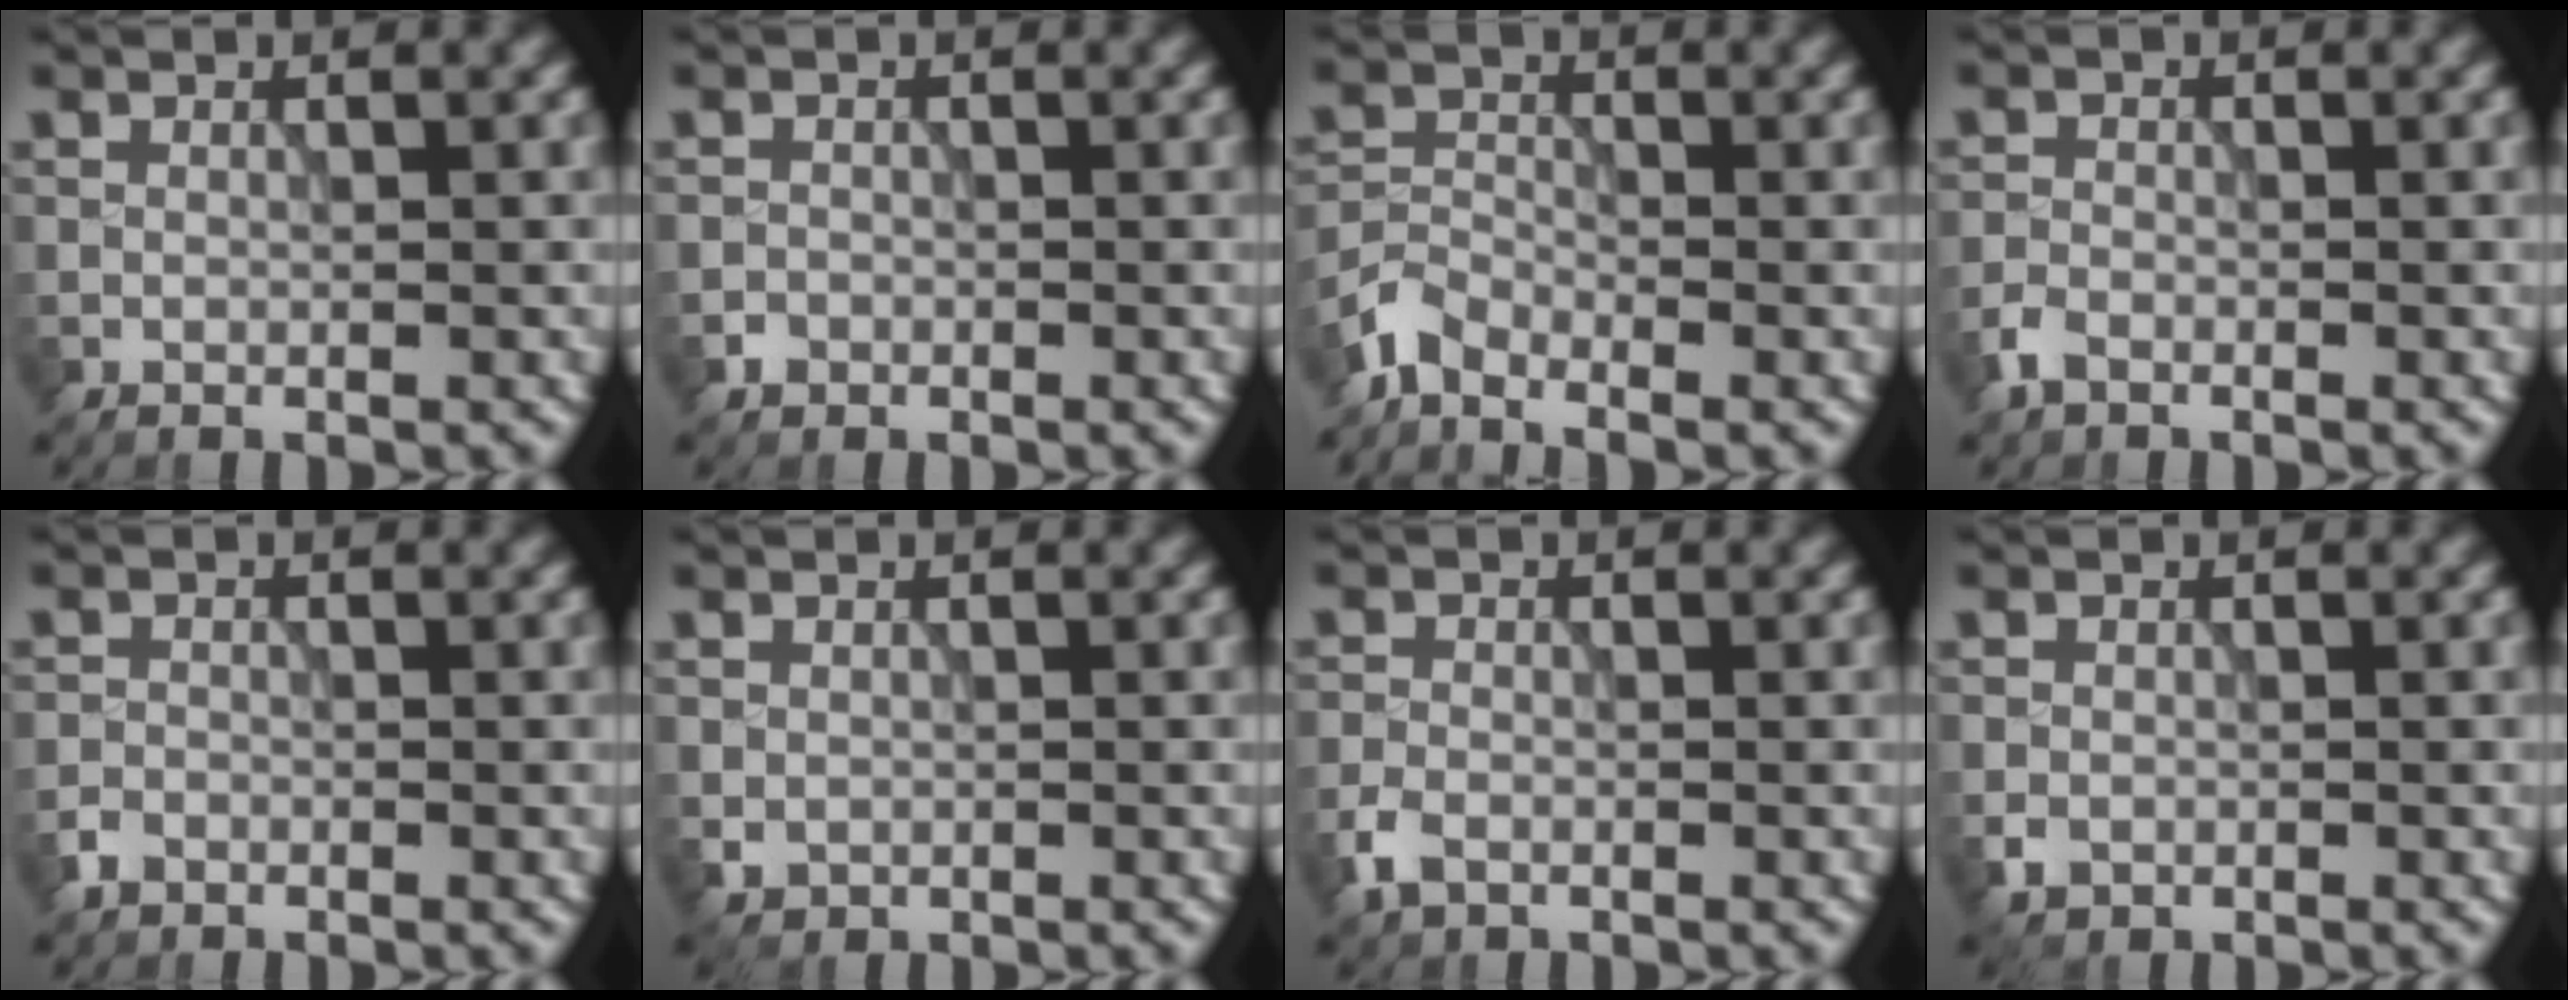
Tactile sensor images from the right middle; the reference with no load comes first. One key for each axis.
{"total": 0.8, "fx": -0.5, "fy": 0.7, "fz": 0.0, "tx": 0.007, "ty": -0.001, "tz": -0.008}
{"total": 2.6, "fx": -2.2, "fy": 1.0, "fz": 0.9, "tx": -0.020, "ty": 0.002, "tz": -0.057}
{"total": 1.6, "fx": -1.2, "fy": 0.8, "fz": 0.6, "tx": -0.012, "ty": 0.001, "tz": -0.029}
{"total": 1.3, "fx": -1.0, "fy": 0.9, "fz": 0.3, "tx": 0.000, "ty": 0.001, "tz": -0.022}
{"total": 0.9, "fx": -0.1, "fy": 0.9, "fz": 0.3, "tx": -0.003, "ty": -0.005, "tz": -0.003}
{"total": 2.1, "fx": -1.3, "fy": 1.3, "fz": 1.0, "tx": -0.024, "ty": -0.002, "tz": -0.032}
{"total": 1.3, "fx": -0.6, "fy": 1.0, "fz": 0.5, "tx": -0.007, "ty": -0.004, "tz": -0.014}